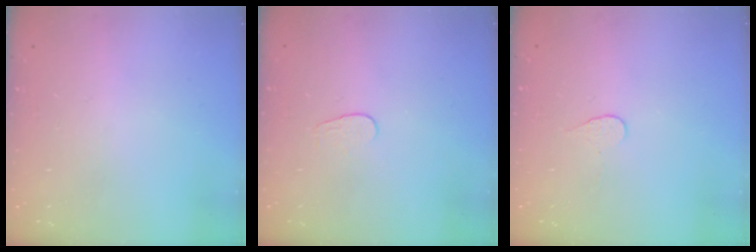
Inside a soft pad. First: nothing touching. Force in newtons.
{"total": 4.0, "press": 4.0, "slide": 0.3}
{"total": 3.7, "press": 3.7, "slide": 0.4}